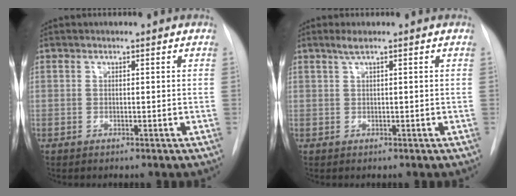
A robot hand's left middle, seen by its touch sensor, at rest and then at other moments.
{"total": 1.4, "force": [0.7, -0.1, 1.2], "torque": [-0.031, 0.010, 0.017]}